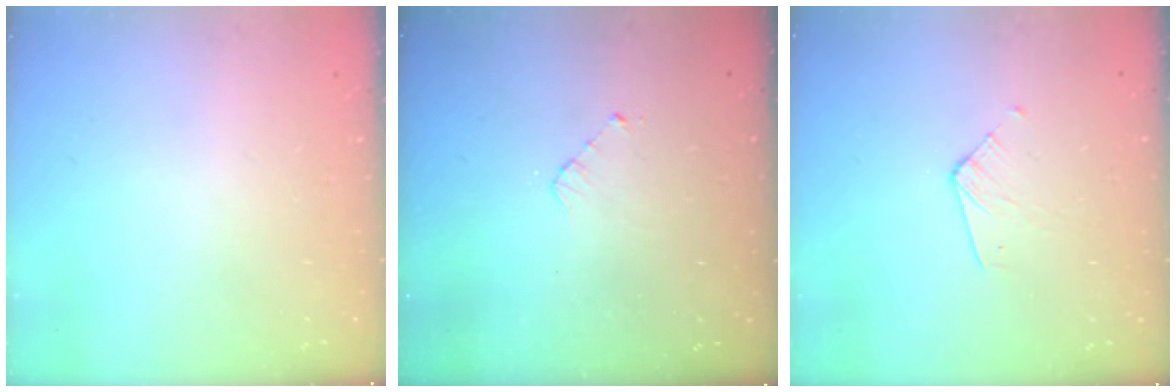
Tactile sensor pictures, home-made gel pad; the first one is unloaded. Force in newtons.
{"total": 3.0, "press": 3.0, "slide": 0.2}
{"total": 3.6, "press": 3.5, "slide": 0.3}